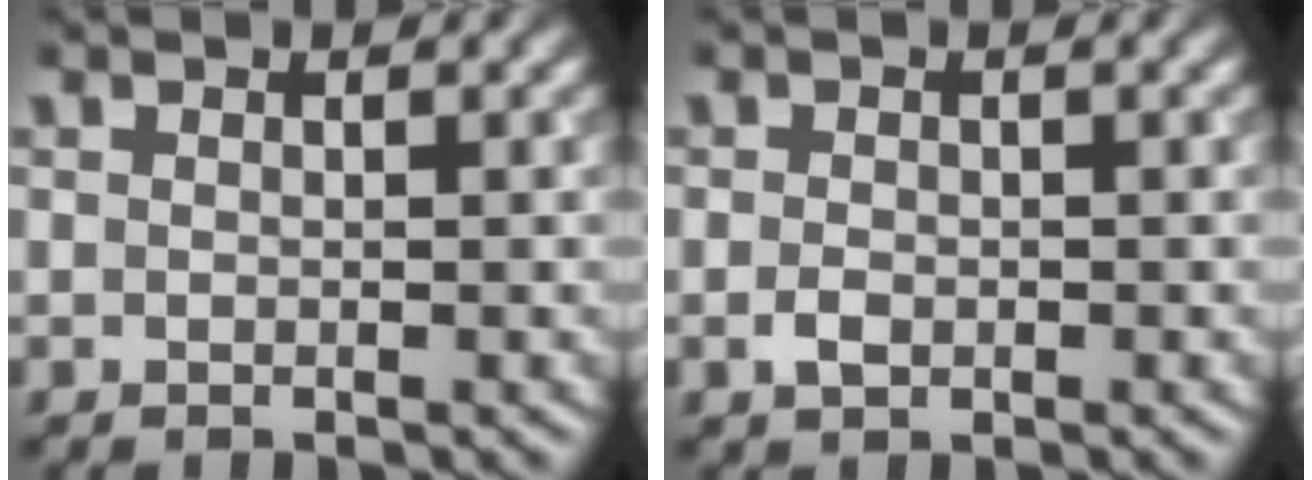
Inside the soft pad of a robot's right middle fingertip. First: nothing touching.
{"total": 1.1, "force": [-0.5, 0.7, 0.6], "torque": [-0.018, -0.002, -0.011]}